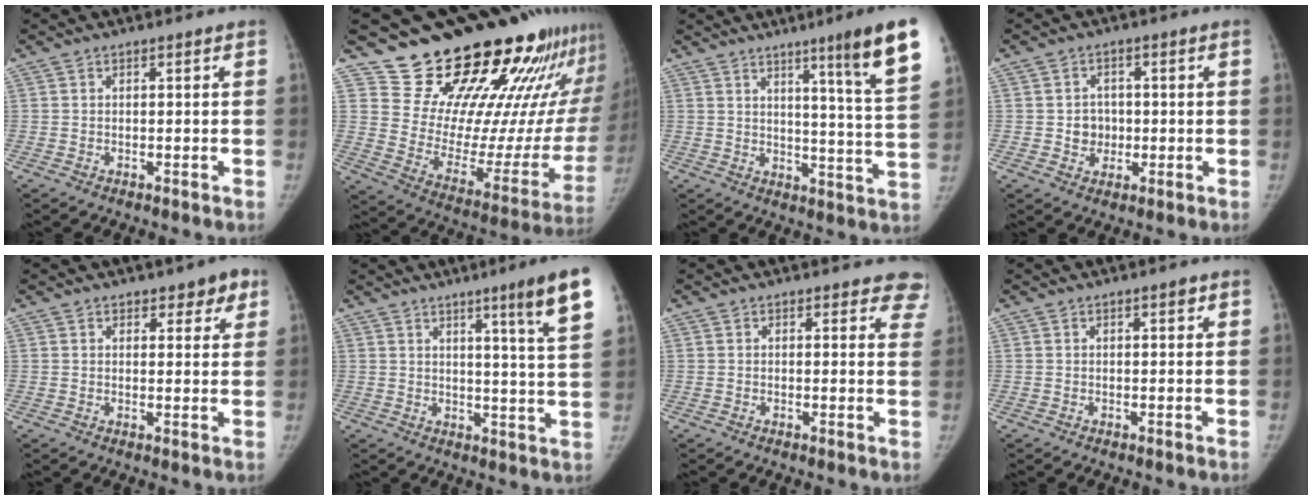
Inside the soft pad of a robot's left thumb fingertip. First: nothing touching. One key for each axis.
{"total": 29.5, "fx": 24.8, "fy": 10.7, "fz": 11.8, "tx": -0.125, "ty": -0.188, "tz": 0.341}
{"total": 15.3, "fx": 8.9, "fy": 0.1, "fz": 12.5, "tx": -0.162, "ty": -0.052, "tz": 0.117}
{"total": 4.3, "fx": -0.5, "fy": 4.0, "fz": 1.5, "tx": 0.007, "ty": 0.007, "tz": -0.007}
{"total": 4.4, "fx": 2.8, "fy": 2.5, "fz": 2.3, "tx": 0.009, "ty": -0.014, "tz": 0.035}
{"total": 11.5, "fx": 6.5, "fy": -0.2, "fz": 9.5, "tx": -0.128, "ty": -0.039, "tz": 0.082}
{"total": 6.0, "fx": 5.3, "fy": 2.5, "fz": 1.3, "tx": 0.032, "ty": -0.021, "tz": 0.032}
{"total": 1.0, "fx": 0.5, "fy": 0.4, "fz": 0.8, "tx": -0.006, "ty": 0.000, "tz": 0.007}